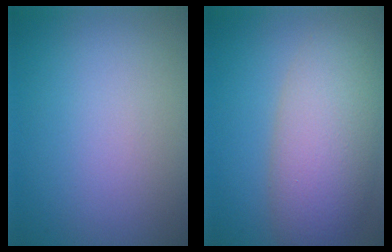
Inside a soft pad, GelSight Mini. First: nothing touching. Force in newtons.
{"total": 7.7, "press": 7.7, "slide": 0.4}